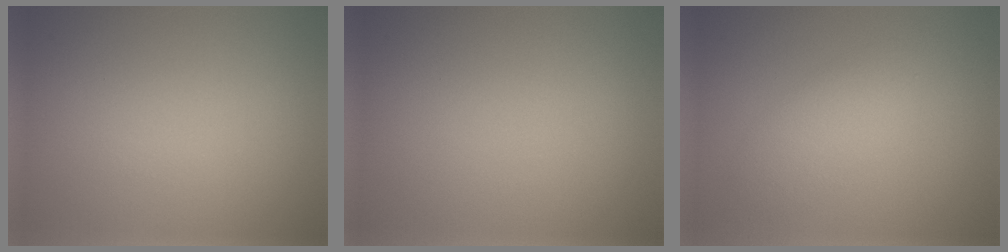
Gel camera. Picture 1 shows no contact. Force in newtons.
{"total": 0.0}
{"total": 2.7, "press": 2.7, "slide": 0.0}